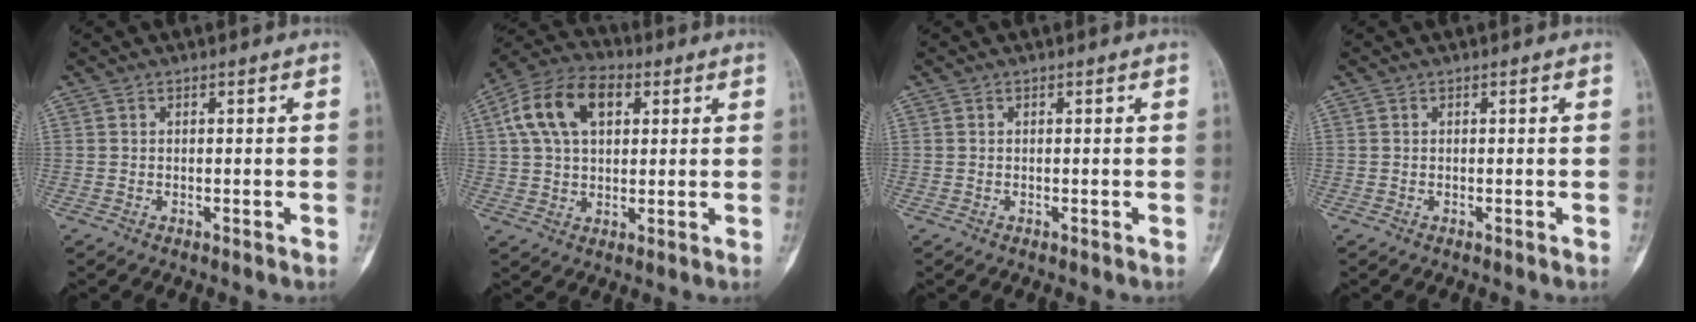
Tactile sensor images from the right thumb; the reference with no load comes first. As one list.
[{"total": 13.5, "force": [4.3, 8.5, 9.6], "torque": [-0.169, 0.017, 0.072]}, {"total": 0.0}, {"total": 0.0}]